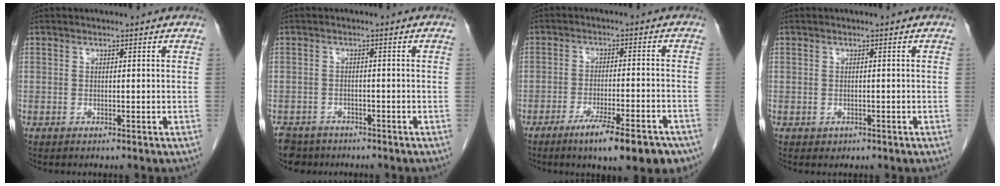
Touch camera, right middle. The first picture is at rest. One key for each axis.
{"total": 5.0, "fx": -4.0, "fy": 3.0, "fz": 0.4, "tx": -0.006, "ty": 0.001, "tz": -0.065}
{"total": 12.6, "fx": -8.9, "fy": 2.4, "fz": 8.6, "tx": -0.096, "ty": -0.008, "tz": -0.125}
{"total": 1.2, "fx": -0.6, "fy": 1.0, "fz": 0.4, "tx": -0.009, "ty": 0.002, "tz": 0.000}